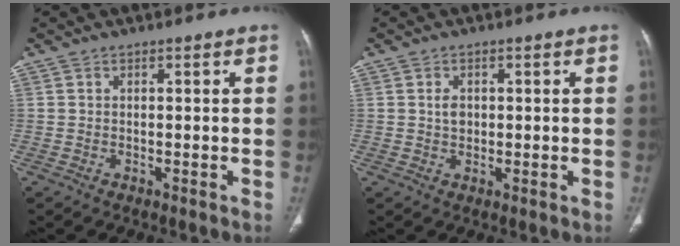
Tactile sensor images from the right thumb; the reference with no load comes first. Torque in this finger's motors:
{"motor_torque": [2.87, 2.14, 0.33, -0.12, 0.07]}